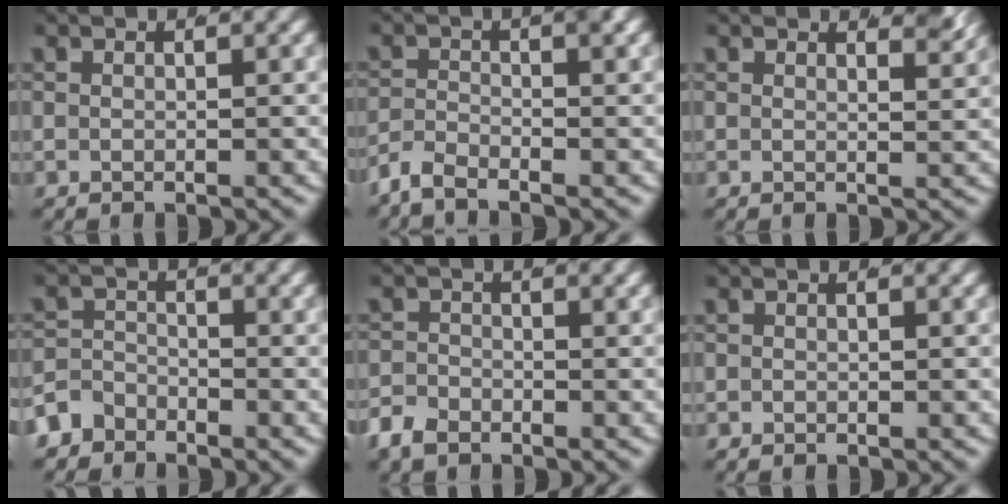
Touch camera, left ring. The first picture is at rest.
{"total": 2.4, "force": [-1.9, 0.3, 1.4], "torque": [-0.028, -0.006, -0.034]}
{"total": 2.2, "force": [1.8, 0.2, 1.3], "torque": [-0.011, -0.013, 0.030]}
{"total": 3.5, "force": [-2.8, 2.0, 0.5], "torque": [-0.012, -0.016, -0.044]}
{"total": 2.1, "force": [-1.8, 0.9, 0.5], "torque": [-0.012, -0.010, -0.031]}
{"total": 0.0}